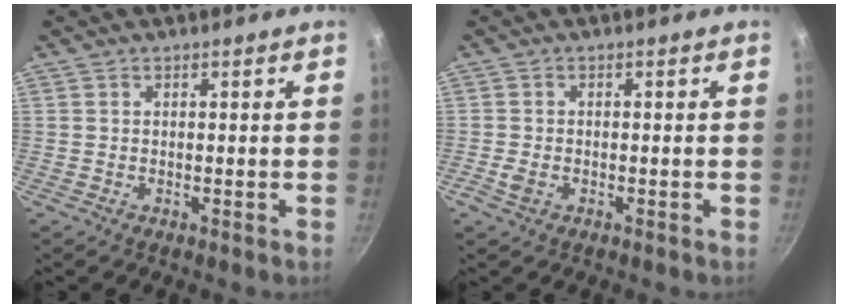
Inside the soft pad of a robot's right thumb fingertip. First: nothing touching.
{"total": 2.4, "force": [-1.0, 1.6, 1.5], "torque": [-0.036, 0.005, -0.018]}